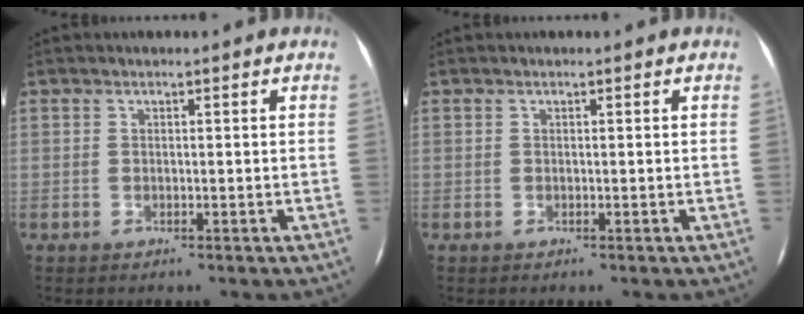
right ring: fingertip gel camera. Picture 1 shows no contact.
{"total": 0.0}